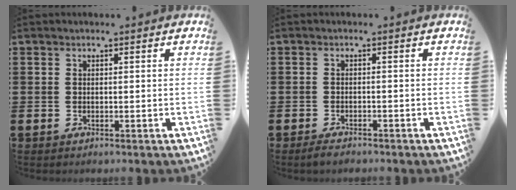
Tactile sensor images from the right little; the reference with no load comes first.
{"total": 1.3, "force": [-1.1, 0.3, 0.6], "torque": [-0.012, 0.000, -0.022]}